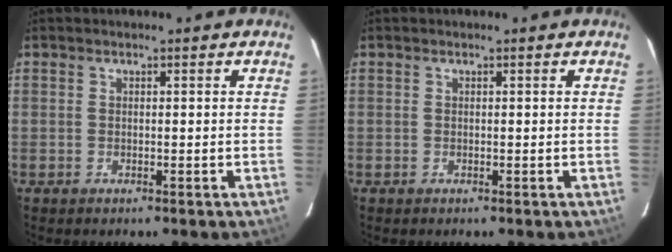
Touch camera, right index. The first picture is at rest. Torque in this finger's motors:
{"motor_torque": [0.00, 0.00, 0.01, 0.00]}